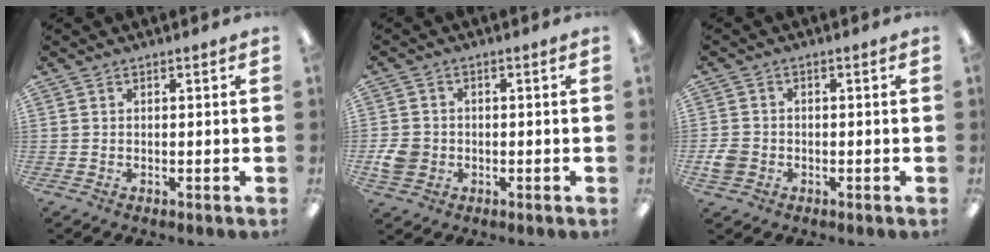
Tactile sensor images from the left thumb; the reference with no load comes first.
{"total": 5.3, "force": [-1.2, 4.6, 2.3], "torque": [-0.043, 0.005, -0.021]}
{"total": 3.6, "force": [-1.2, 3.1, 1.5], "torque": [-0.029, 0.006, -0.022]}